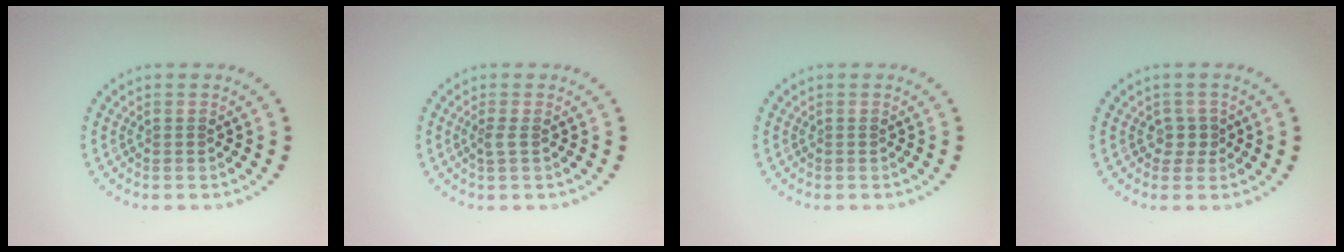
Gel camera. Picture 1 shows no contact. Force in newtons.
{"total": 0.9, "press": 0.6, "slide": 0.6}
{"total": 0.0}
{"total": 1.4, "press": 1.0, "slide": 0.9}